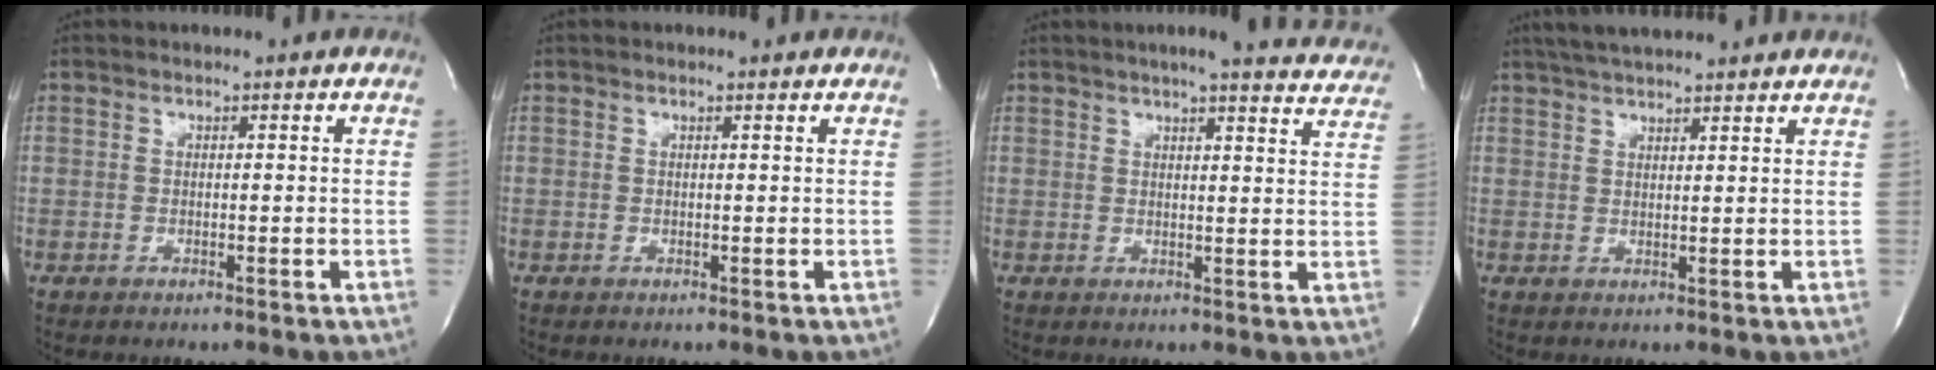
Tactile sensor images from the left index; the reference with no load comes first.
{"total": 0.0}
{"total": 15.5, "force": [14.3, 1.7, 5.9], "torque": [-0.068, -0.024, 0.151]}
{"total": 9.8, "force": [8.8, 1.1, 4.3], "torque": [-0.074, 0.032, 0.124]}